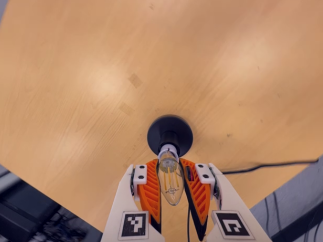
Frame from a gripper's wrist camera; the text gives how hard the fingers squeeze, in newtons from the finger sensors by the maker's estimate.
{"total": 19.3, "left": 17.5, "right": 21.2}